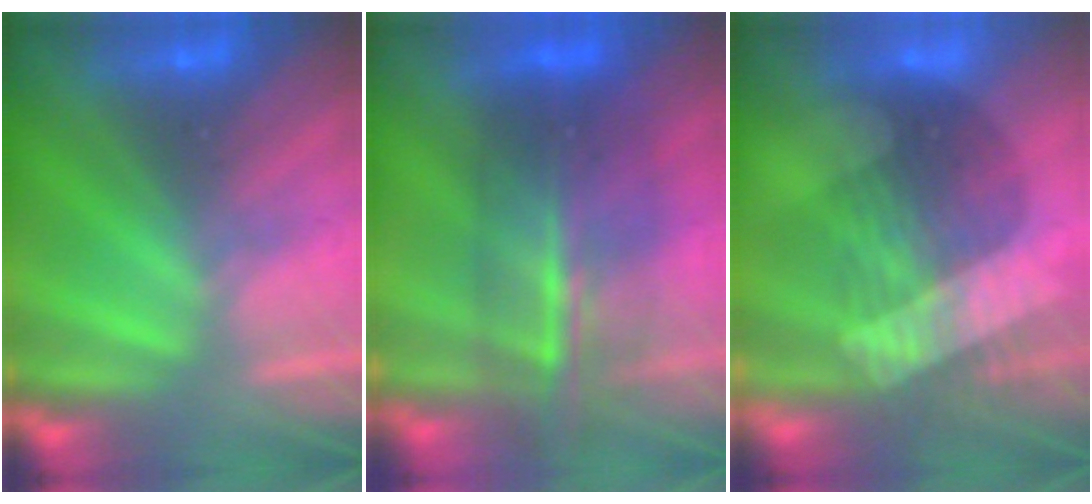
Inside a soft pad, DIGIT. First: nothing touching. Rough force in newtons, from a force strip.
{"total": 9.6}
{"total": 3.3}